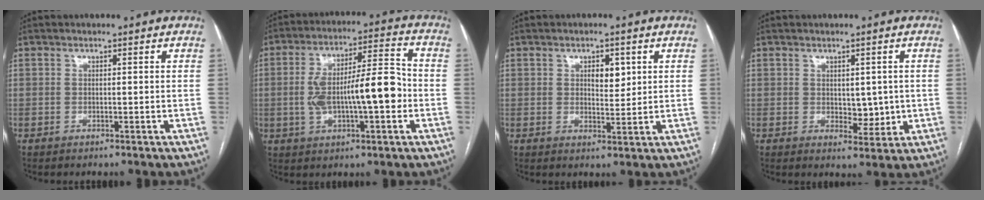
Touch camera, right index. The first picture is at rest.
{"total": 13.5, "force": [-1.7, 3.4, 12.9], "torque": [-0.227, 0.027, -0.023]}
{"total": 3.7, "force": [1.4, 1.8, 2.9], "torque": [-0.041, 0.000, 0.022]}
{"total": 4.1, "force": [0.1, 2.3, 3.4], "torque": [-0.040, -0.005, 0.010]}